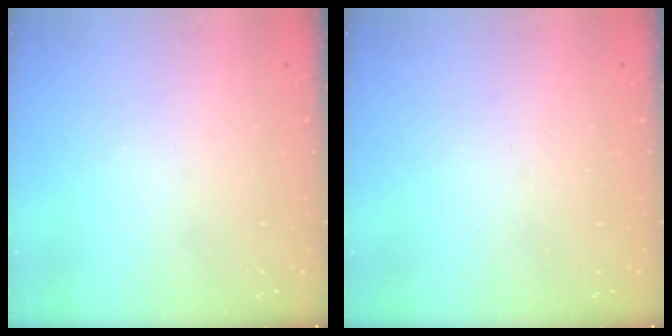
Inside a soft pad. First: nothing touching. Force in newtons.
{"total": 0.0}